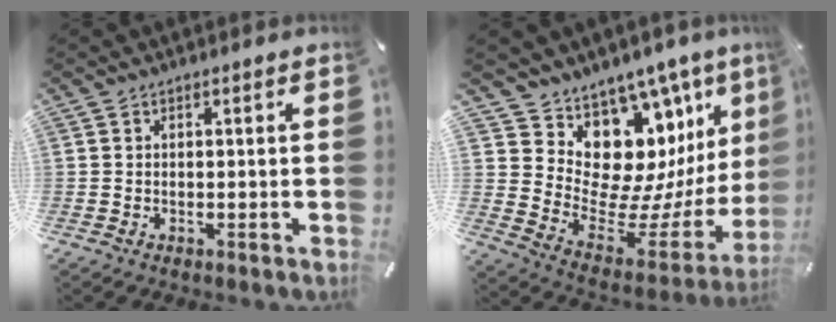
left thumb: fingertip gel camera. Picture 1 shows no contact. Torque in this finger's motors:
{"motor_torque": [2.74, 1.39, 0.28, -0.61, 0.15]}